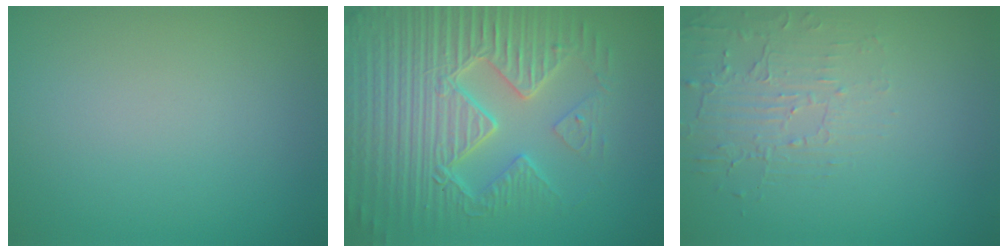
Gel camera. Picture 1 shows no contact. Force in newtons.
{"total": 9.5, "press": 6.7, "slide": 6.8}
{"total": 1.9, "press": 1.0, "slide": 1.6}